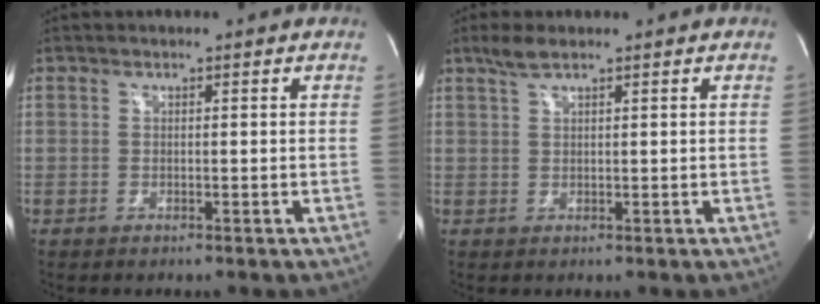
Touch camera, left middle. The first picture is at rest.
{"total": 2.5, "force": [2.0, 0.3, 1.6], "torque": [-0.042, 0.007, 0.043]}